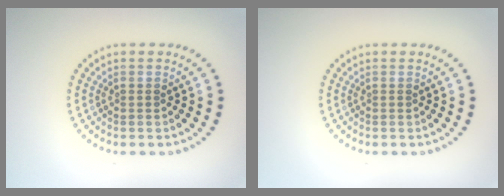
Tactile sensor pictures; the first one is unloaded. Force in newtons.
{"total": 0.0}